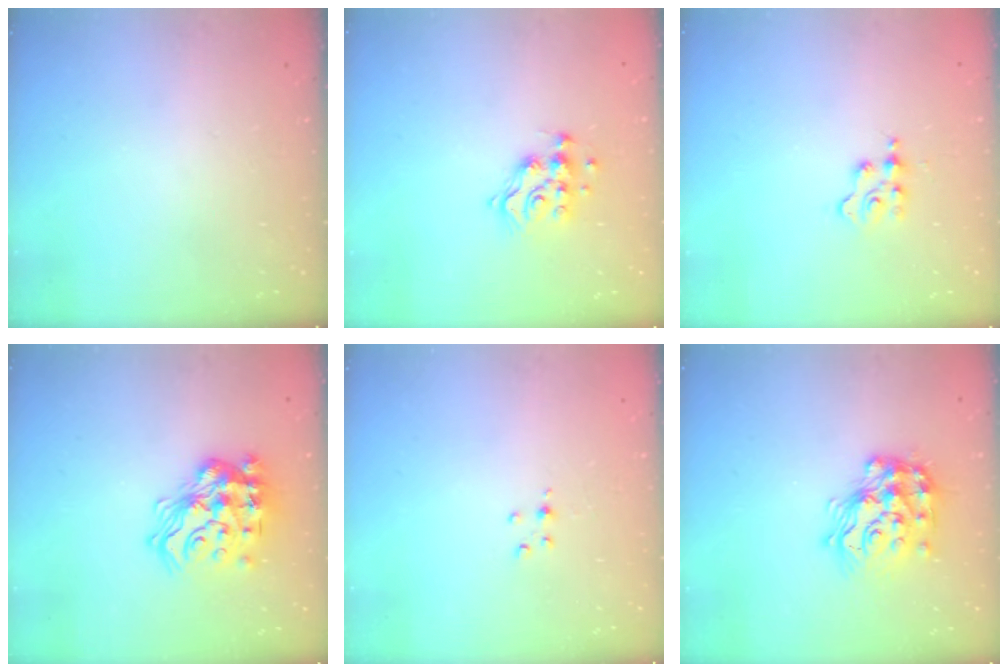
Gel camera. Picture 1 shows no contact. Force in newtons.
{"total": 10.6, "press": 10.6, "slide": 0.4}
{"total": 2.3, "press": 2.3, "slide": 0.3}
{"total": 19.6, "press": 19.4, "slide": 2.5}
{"total": 2.6, "press": 2.6, "slide": 0.3}
{"total": 17.9, "press": 17.8, "slide": 1.2}